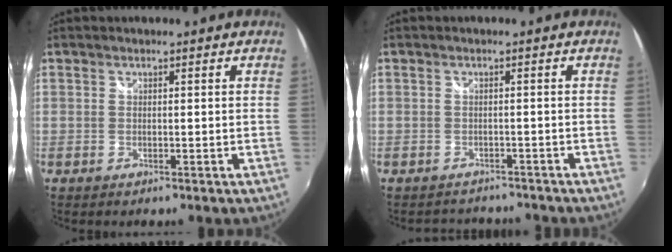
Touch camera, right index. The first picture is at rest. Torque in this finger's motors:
{"motor_torque": [0.01, -0.01, 0.00, -0.02]}